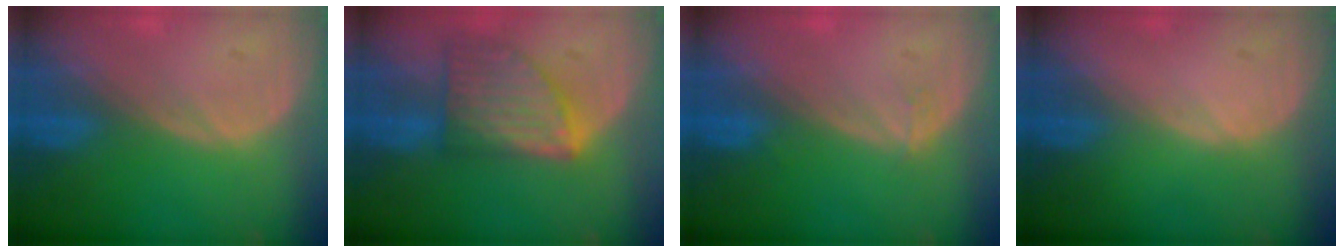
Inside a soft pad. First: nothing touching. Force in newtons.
{"total": 8.1, "press": 7.4, "slide": 3.4}
{"total": 0.9, "press": 0.8, "slide": 0.2}
{"total": 0.0}